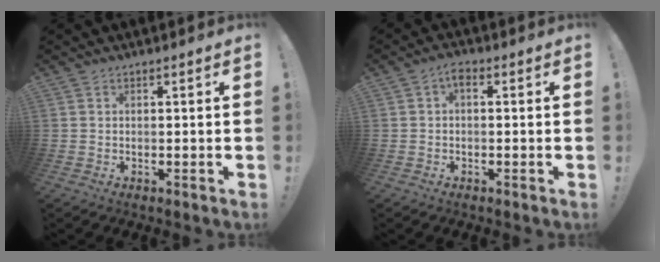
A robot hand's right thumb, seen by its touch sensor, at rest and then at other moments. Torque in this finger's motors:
{"motor_torque": [-0.11, 0.11, -0.02, -0.02, 0.05]}